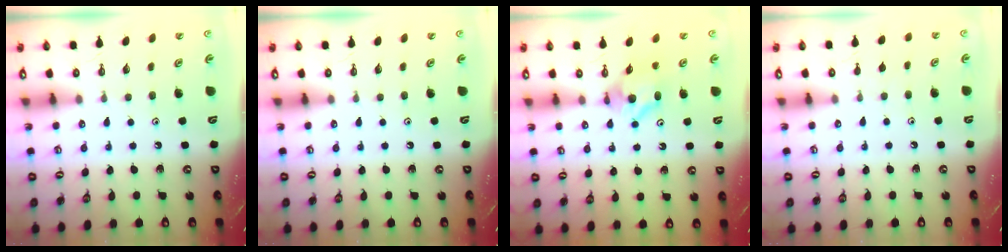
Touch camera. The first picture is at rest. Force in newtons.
{"total": 0.0}
{"total": 7.7, "press": 7.7, "slide": 0.6}
{"total": 2.8, "press": 2.7, "slide": 0.5}